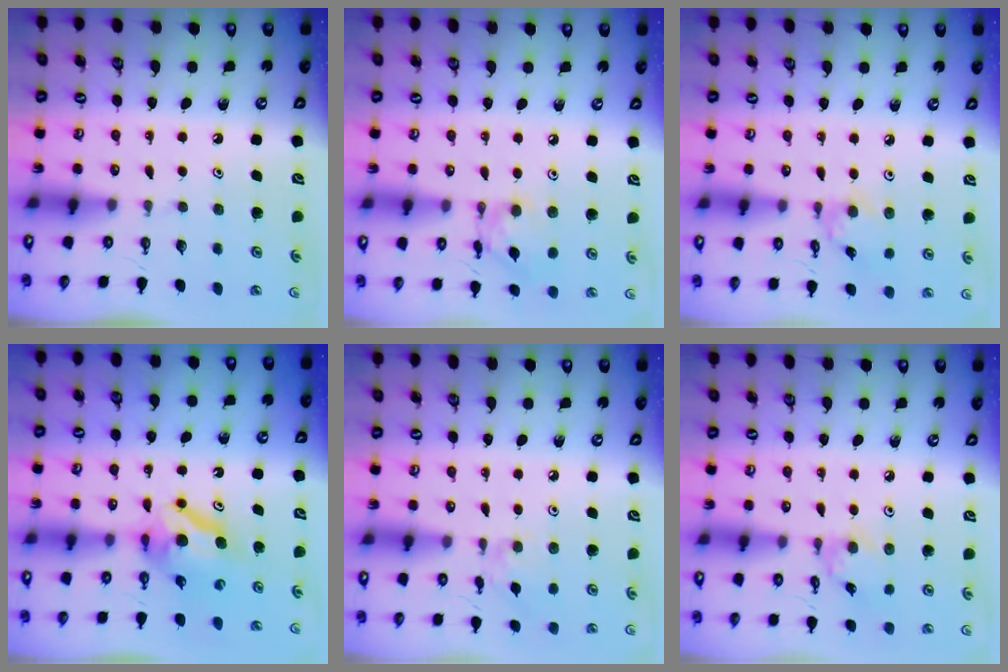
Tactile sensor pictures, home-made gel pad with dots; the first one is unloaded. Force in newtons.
{"total": 10.1, "press": 10.1, "slide": 0.9}
{"total": 2.1, "press": 2.1, "slide": 0.2}
{"total": 9.5, "press": 9.4, "slide": 0.9}
{"total": 2.8, "press": 2.7, "slide": 0.5}
{"total": 2.1, "press": 2.1, "slide": 0.2}